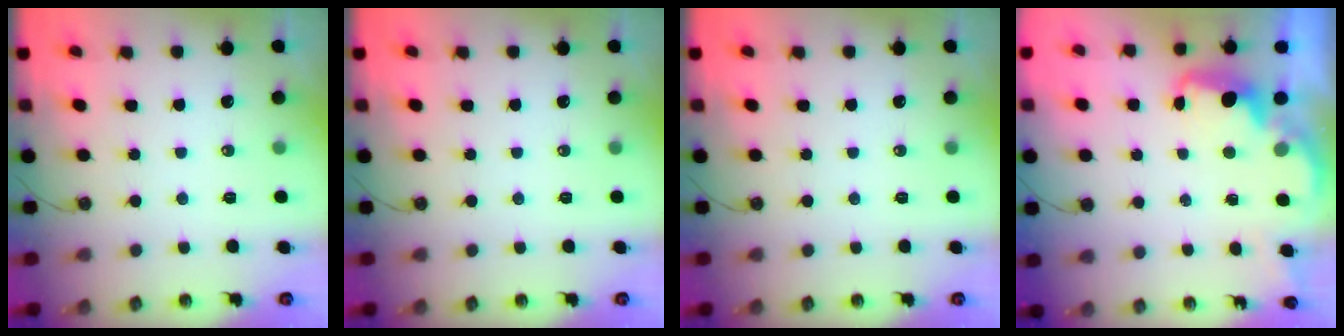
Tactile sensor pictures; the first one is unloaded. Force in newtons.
{"total": 0.0}
{"total": 0.0}
{"total": 2.2, "press": 2.1, "slide": 0.6}